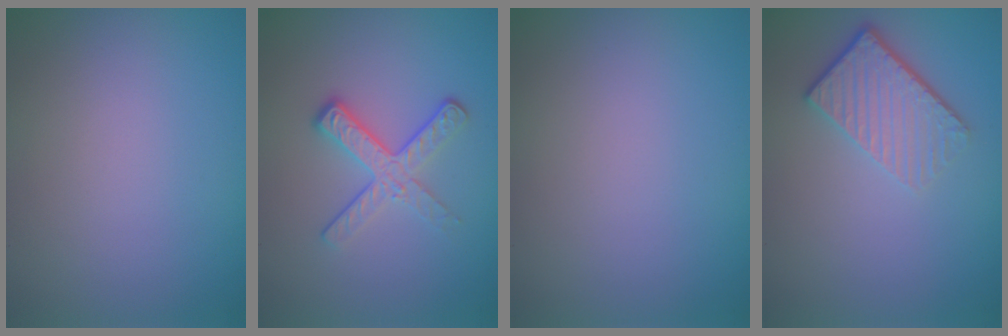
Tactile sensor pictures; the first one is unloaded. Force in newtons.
{"total": 3.6, "press": 2.6, "slide": 2.5}
{"total": 0.0}
{"total": 4.3, "press": 3.0, "slide": 3.0}